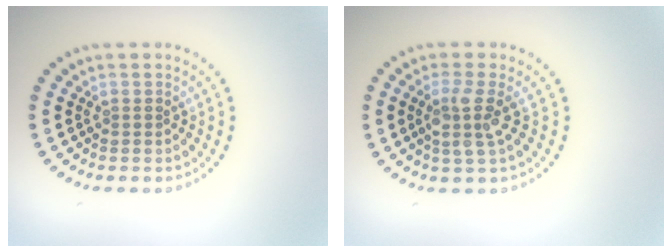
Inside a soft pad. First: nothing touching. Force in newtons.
{"total": 2.8, "press": 2.3, "slide": 1.6}